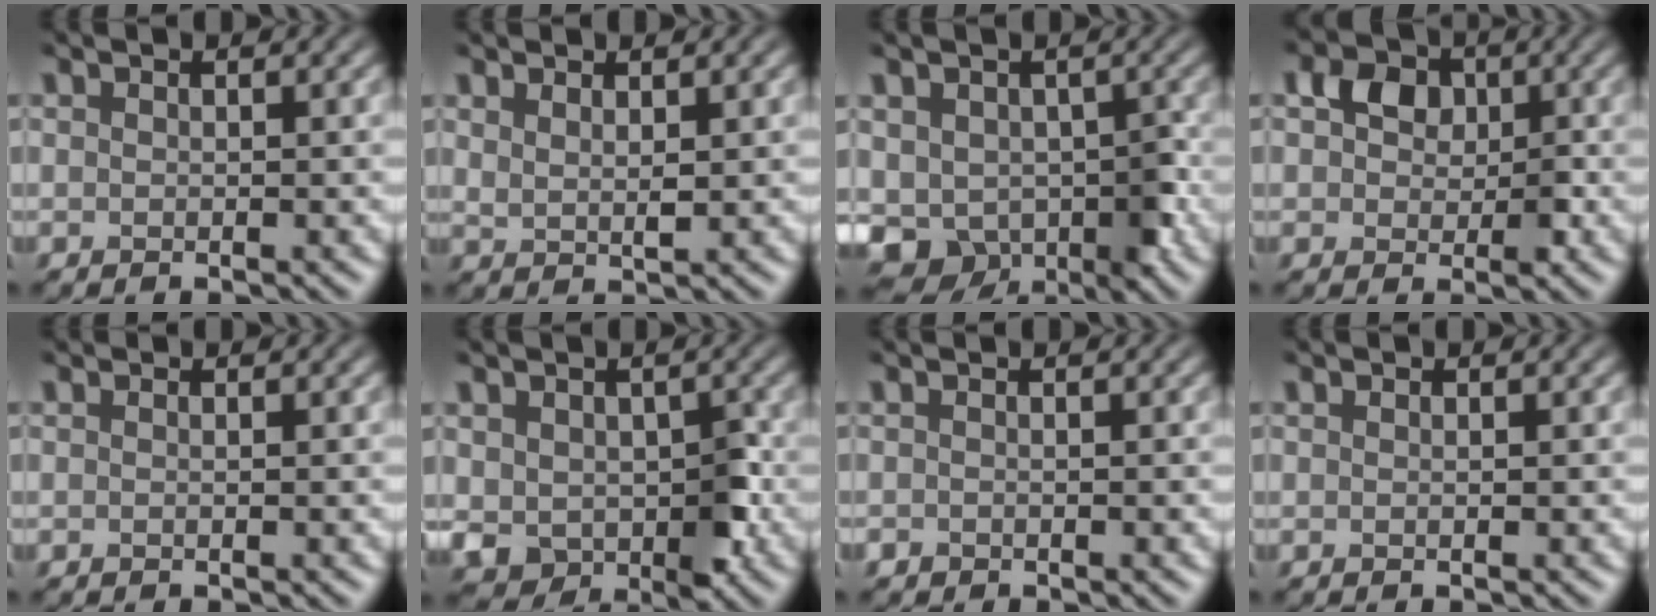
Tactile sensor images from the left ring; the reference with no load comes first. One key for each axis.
{"total": 1.3, "fx": 1.0, "fy": 0.4, "fz": 0.8, "tx": -0.015, "ty": -0.004, "tz": 0.017}
{"total": 8.0, "fx": -3.4, "fy": 6.0, "fz": 4.1, "tx": -0.042, "ty": -0.008, "tz": -0.059}
{"total": 3.5, "fx": 0.0, "fy": 3.0, "fz": 2.0, "tx": -0.033, "ty": -0.004, "tz": -0.017}
{"total": 0.0}
{"total": 4.7, "fx": -1.0, "fy": 3.6, "fz": 2.8, "tx": -0.038, "ty": -0.010, "tz": -0.027}
{"total": 0.0}
{"total": 0.0}